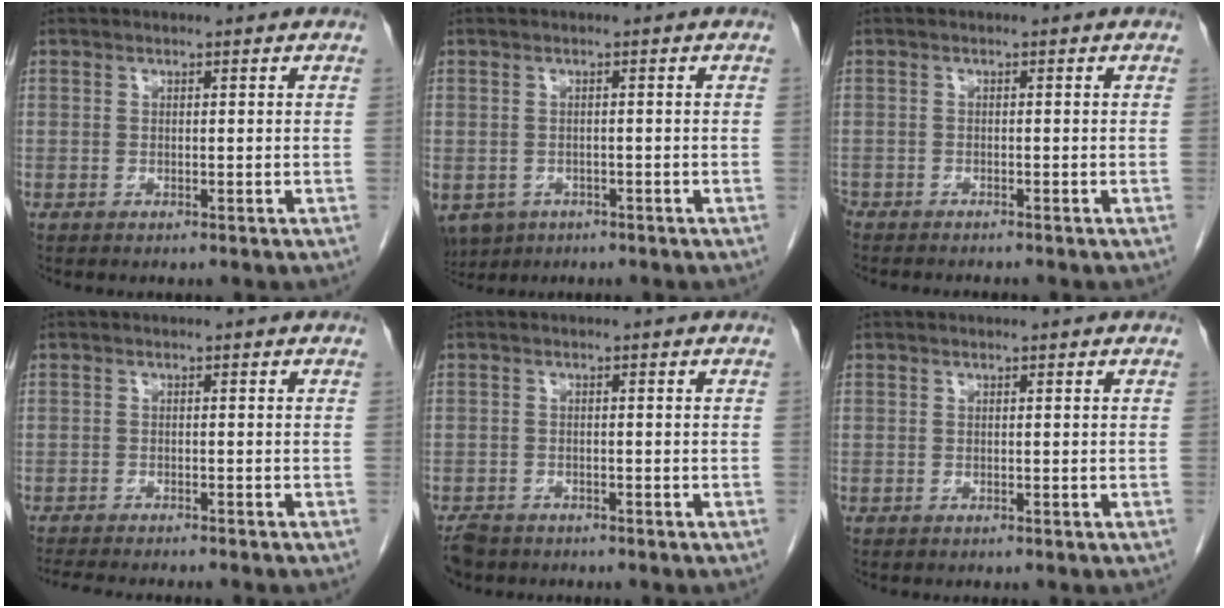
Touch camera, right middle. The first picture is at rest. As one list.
[{"total": 6.8, "force": [-4.0, 5.0, 2.3], "torque": [-0.052, -0.004, -0.059]}, {"total": 4.0, "force": [-3.8, 0.6, 1.2], "torque": [-0.014, -0.009, -0.060]}, {"total": 9.8, "force": [-8.7, 1.2, 4.3], "torque": [-0.056, -0.015, -0.119]}, {"total": 4.2, "force": [-3.4, 2.2, 1.0], "torque": [-0.022, -0.004, -0.057]}, {"total": 0.0}]